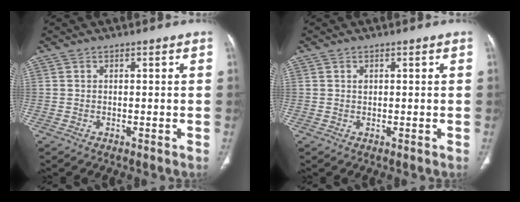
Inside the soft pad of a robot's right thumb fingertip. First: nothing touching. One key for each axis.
{"total": 0.8, "fx": 0.3, "fy": 0.5, "fz": 0.4, "tx": -0.004, "ty": -0.001, "tz": 0.007}